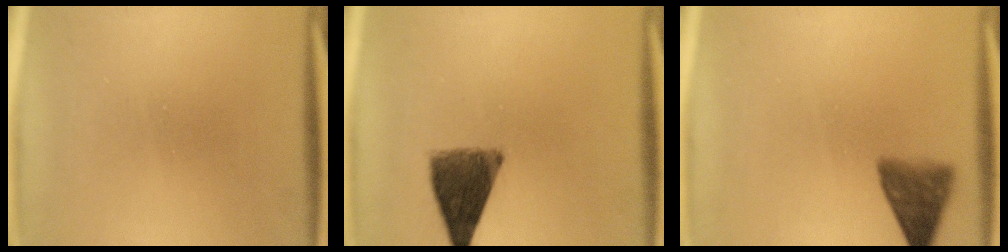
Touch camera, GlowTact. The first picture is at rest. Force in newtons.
{"total": 8.7}
{"total": 5.2}